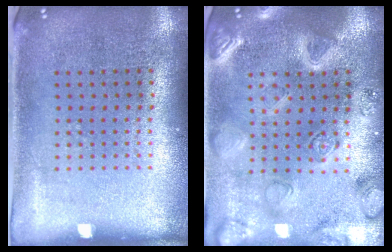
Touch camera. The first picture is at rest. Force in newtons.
{"total": 3.0, "press": 2.9, "slide": 0.8}